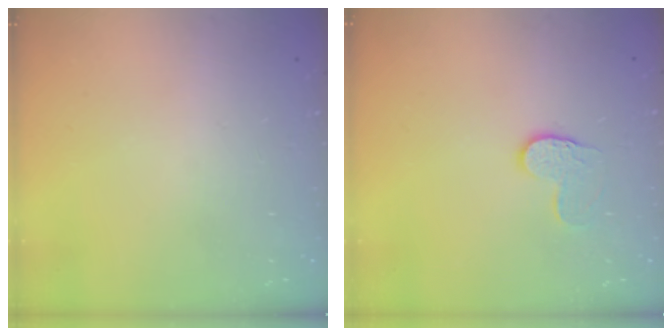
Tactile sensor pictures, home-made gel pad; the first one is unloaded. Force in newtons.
{"total": 6.2, "press": 6.2, "slide": 0.4}